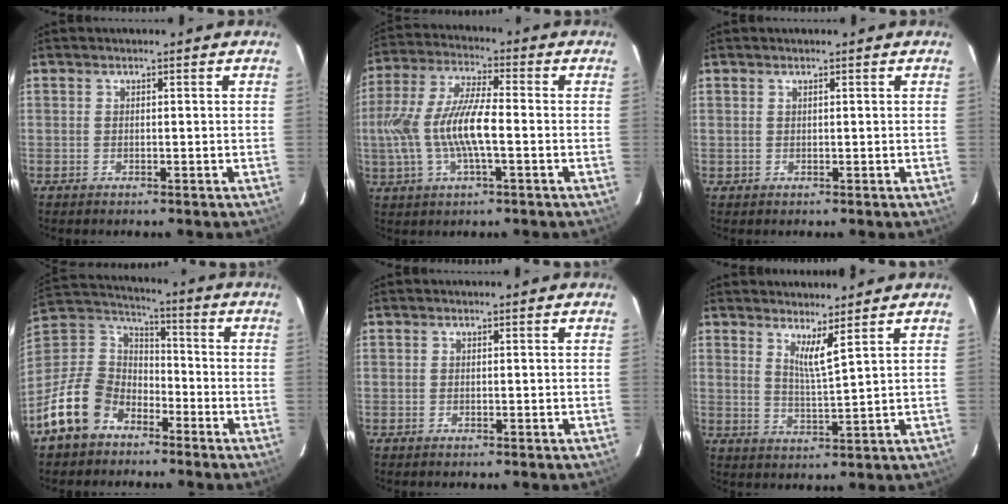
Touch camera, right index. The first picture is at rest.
{"total": 13.4, "force": [-2.2, 3.8, 12.6], "torque": [-0.262, 0.002, -0.040]}
{"total": 0.7, "force": [0.2, 0.6, -0.1], "torque": [0.005, 0.004, 0.003]}
{"total": 14.3, "force": [-8.8, 9.6, 5.7], "torque": [-0.142, 0.031, -0.156]}
{"total": 0.0}
{"total": 4.2, "force": [3.1, -0.6, 2.8], "torque": [-0.052, -0.013, 0.051]}